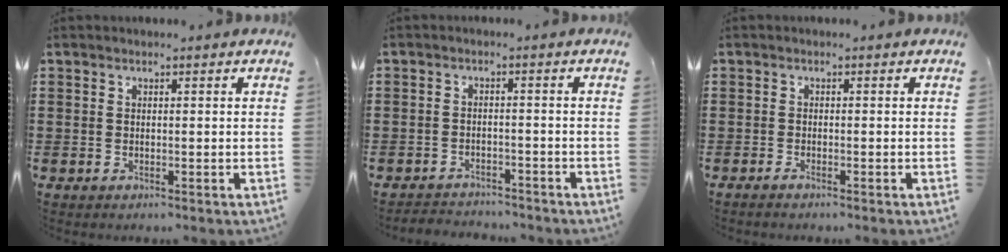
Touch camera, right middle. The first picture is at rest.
{"total": 2.7, "force": [-2.6, 0.4, -0.2], "torque": [-0.006, -0.003, -0.058]}
{"total": 0.7, "force": [-0.6, 0.0, 0.4], "torque": [-0.008, -0.003, -0.011]}